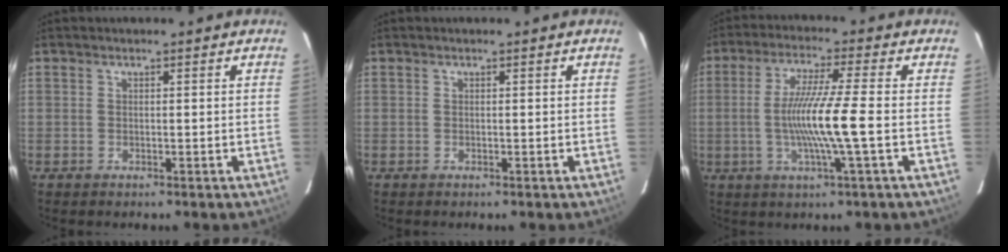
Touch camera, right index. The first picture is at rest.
{"total": 0.0}
{"total": 10.4, "force": [-1.8, -1.2, 10.1], "torque": [-0.193, -0.009, -0.033]}